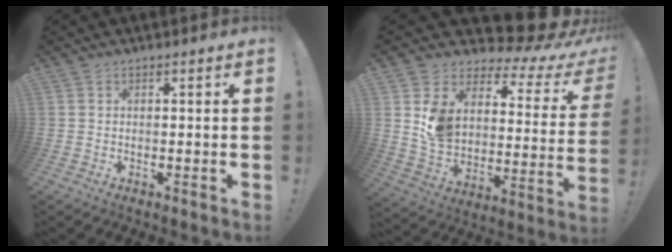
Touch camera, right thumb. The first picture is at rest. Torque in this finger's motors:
{"motor_torque": [1.33, 1.90, 1.28, 0.77, 0.15]}